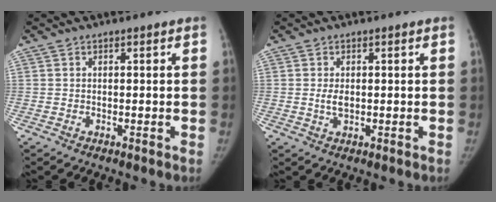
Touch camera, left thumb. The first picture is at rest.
{"total": 2.3, "force": [0.0, 1.4, 1.9], "torque": [-0.034, -0.004, 0.001]}